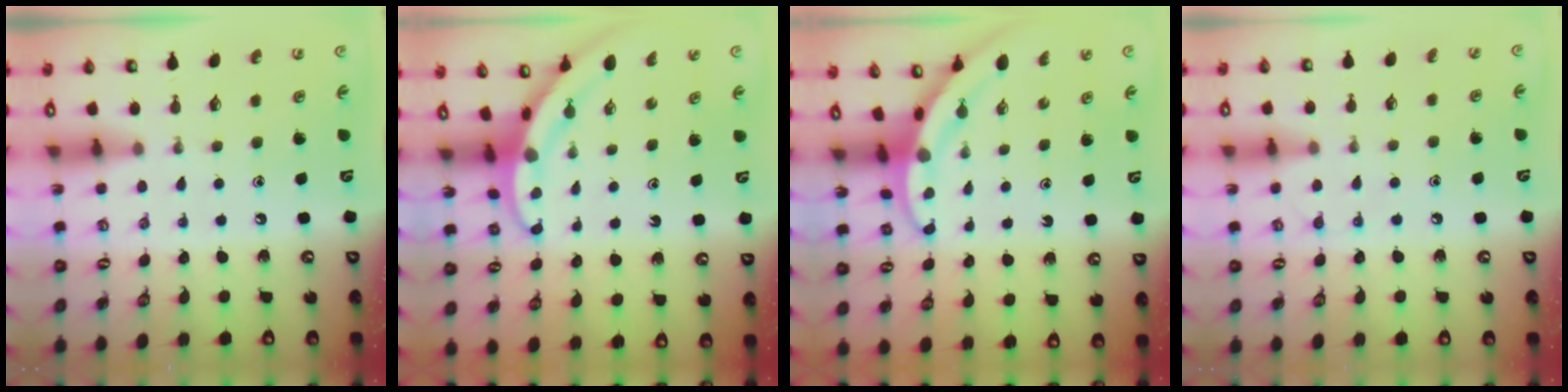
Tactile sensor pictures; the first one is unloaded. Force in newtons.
{"total": 3.7, "press": 3.7, "slide": 0.4}
{"total": 2.8, "press": 2.8, "slide": 0.3}
{"total": 6.4, "press": 6.4, "slide": 0.9}